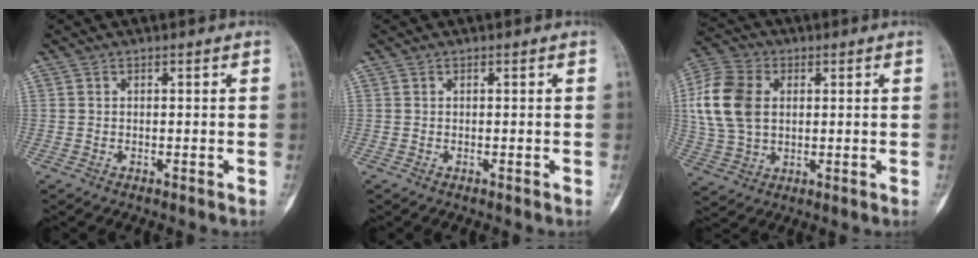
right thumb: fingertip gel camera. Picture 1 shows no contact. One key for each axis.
{"total": 0.0}
{"total": 13.4, "fx": 2.2, "fy": 9.4, "fz": 9.3, "tx": -0.185, "ty": 0.007, "tz": 0.039}